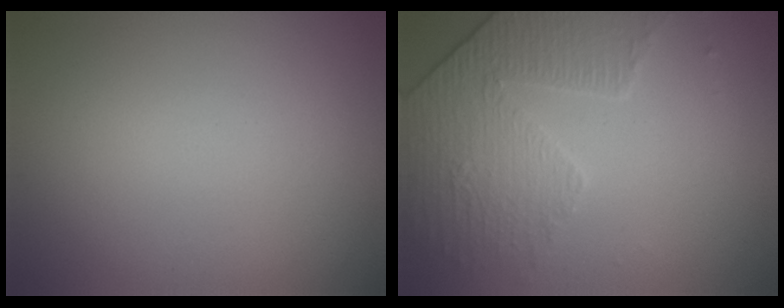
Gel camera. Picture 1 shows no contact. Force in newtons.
{"total": 4.7, "press": 3.4, "slide": 3.2}